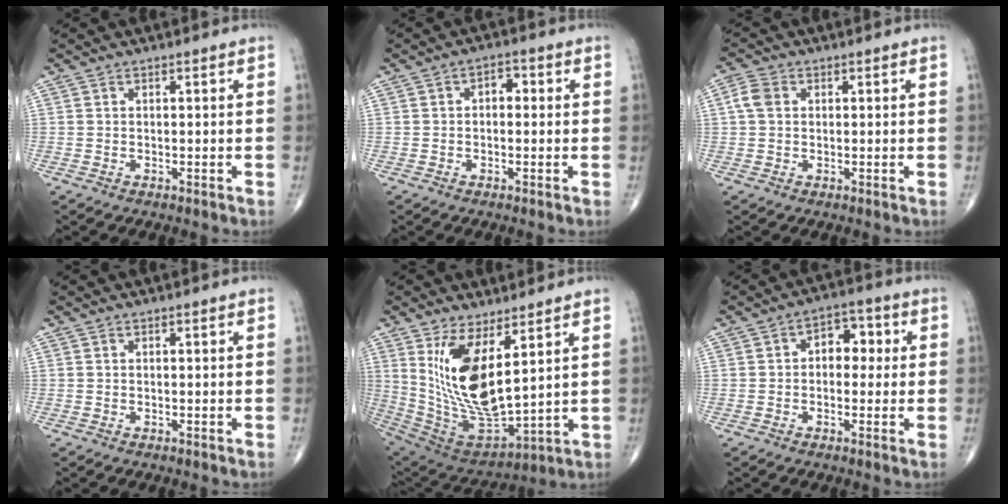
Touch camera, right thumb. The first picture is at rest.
{"total": 2.8, "force": [0.2, 1.8, 2.1], "torque": [-0.014, 0.009, -0.005]}
{"total": 3.4, "force": [0.6, 2.6, 2.1], "torque": [-0.045, 0.010, 0.007]}
{"total": 0.0}
{"total": 17.4, "force": [5.7, 7.0, 14.8], "torque": [-0.272, -0.045, 0.133]}
{"total": 6.2, "force": [0.6, 4.3, 4.5], "torque": [-0.024, 0.018, -0.001]}